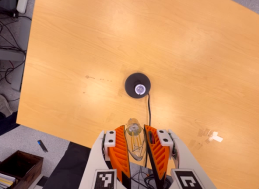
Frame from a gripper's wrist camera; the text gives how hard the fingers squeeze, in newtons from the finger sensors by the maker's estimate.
{"total": 13.1, "left": 13.5, "right": 12.7}